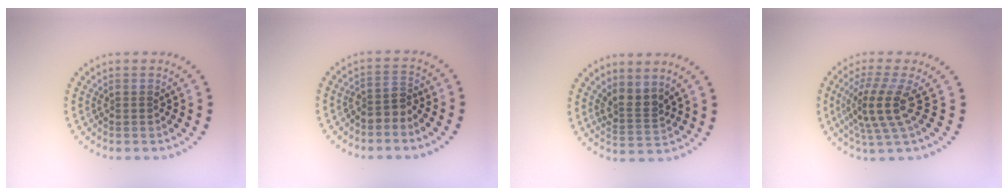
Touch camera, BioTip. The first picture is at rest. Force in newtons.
{"total": 1.9, "press": 1.4, "slide": 1.2}
{"total": 2.6, "press": 1.9, "slide": 1.7}
{"total": 4.1, "press": 3.0, "slide": 2.7}